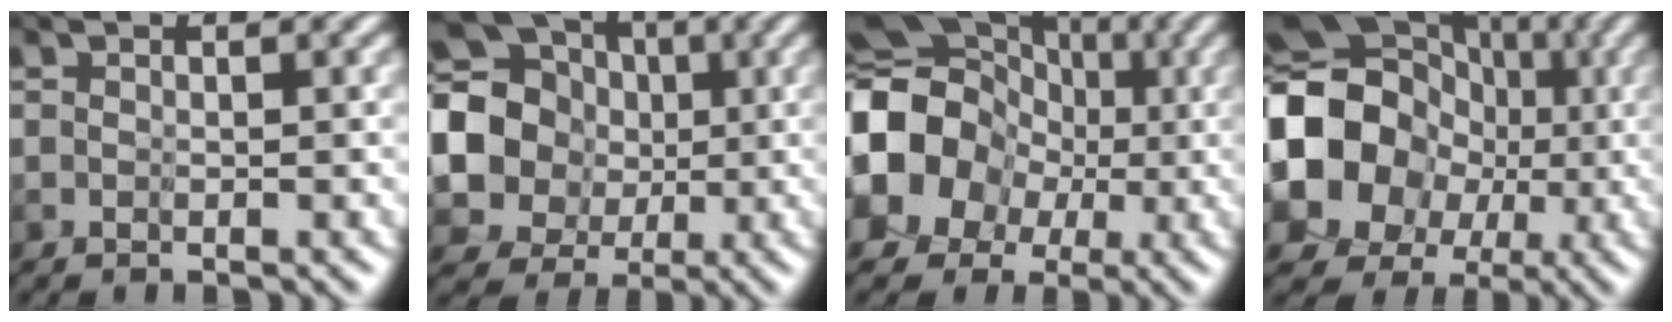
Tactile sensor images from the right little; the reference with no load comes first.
{"total": 11.9, "force": [2.1, 10.9, 4.3], "torque": [-0.147, 0.013, 0.019]}
{"total": 11.9, "force": [-1.2, 10.9, 4.7], "torque": [-0.123, -0.014, -0.052]}
{"total": 15.1, "force": [-0.4, 14.0, 5.6], "torque": [-0.150, 0.002, -0.030]}